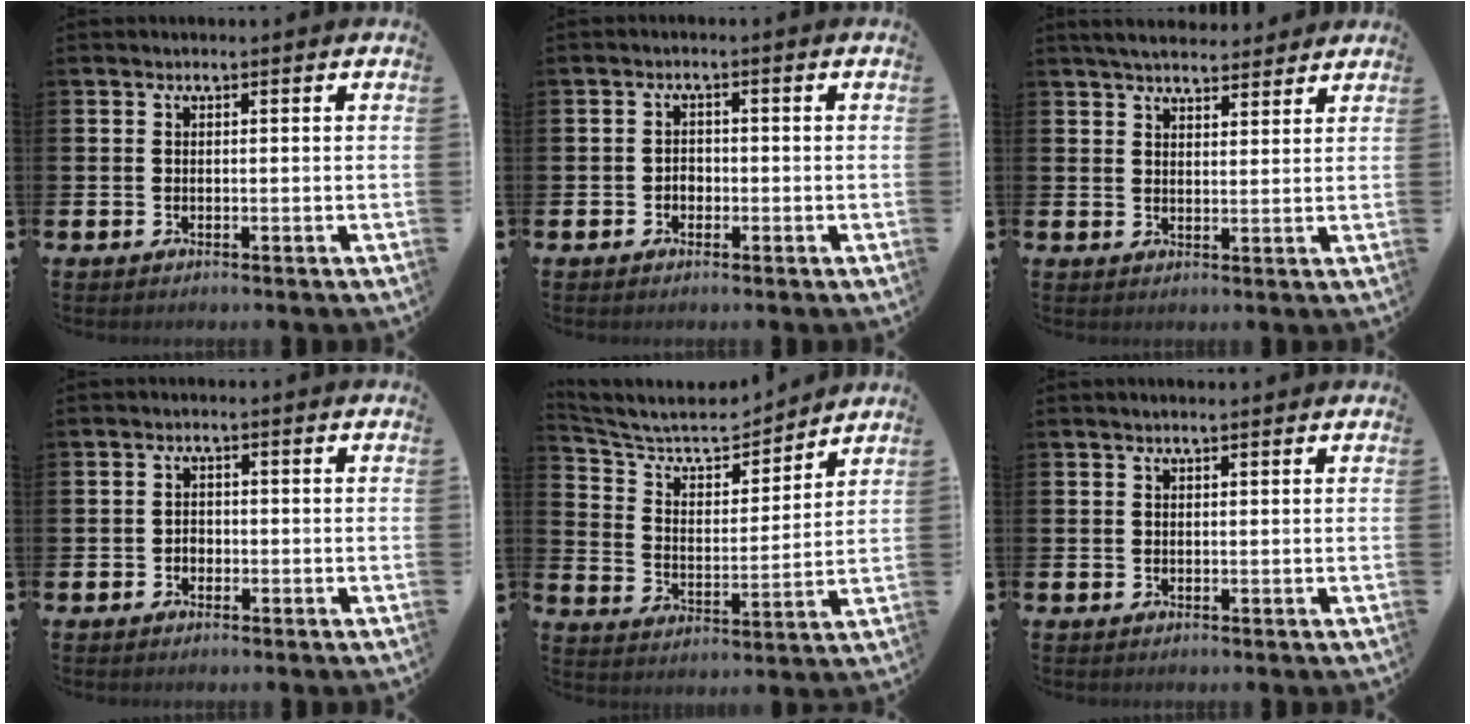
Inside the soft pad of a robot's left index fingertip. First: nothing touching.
{"total": 1.6, "force": [-0.7, 1.3, 0.6], "torque": [-0.003, 0.000, -0.018]}
{"total": 4.5, "force": [4.4, 0.9, 0.8], "torque": [-0.022, -0.016, 0.080]}
{"total": 1.4, "force": [-0.6, 1.1, 0.5], "torque": [-0.010, 0.005, -0.014]}
{"total": 7.5, "force": [6.7, 2.3, 2.4], "torque": [-0.080, -0.050, 0.110]}
{"total": 0.7, "force": [0.7, 0.0, 0.3], "torque": [-0.005, 0.000, 0.012]}